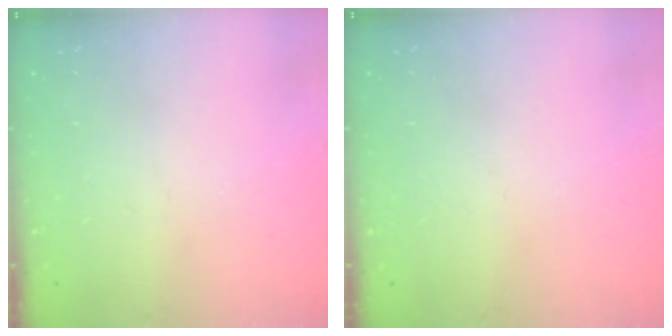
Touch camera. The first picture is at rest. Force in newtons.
{"total": 0.0}